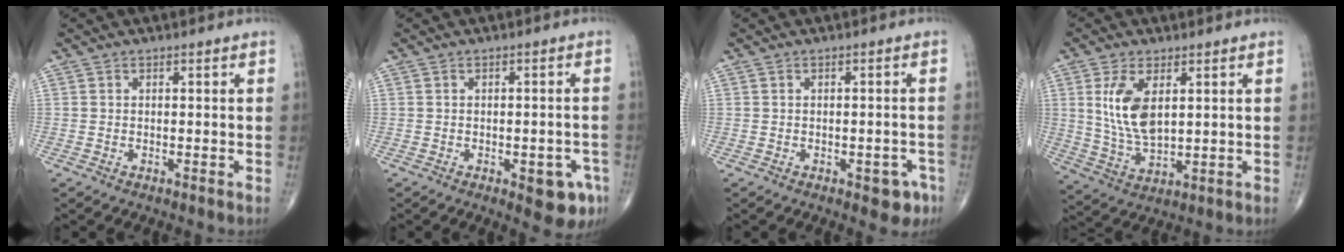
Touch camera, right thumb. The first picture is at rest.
{"total": 6.4, "force": [-2.7, 2.7, 5.2], "torque": [-0.037, 0.007, -0.025]}
{"total": 4.0, "force": [-2.0, 2.1, 2.7], "torque": [-0.004, 0.011, -0.020]}
{"total": 9.8, "force": [2.7, 4.8, 8.1], "torque": [-0.155, -0.017, 0.062]}